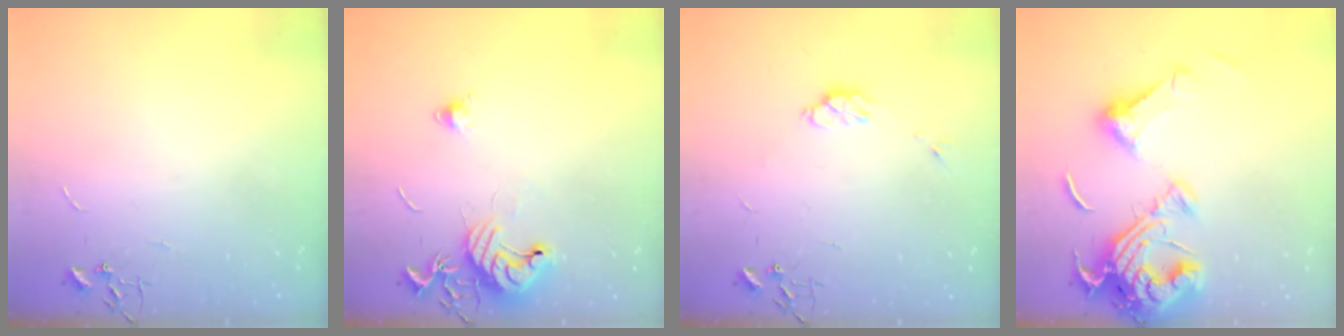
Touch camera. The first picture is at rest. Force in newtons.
{"total": 11.4, "press": 11.4, "slide": 0.7}
{"total": 6.2, "press": 6.0, "slide": 1.5}
{"total": 17.7, "press": 17.6, "slide": 1.7}